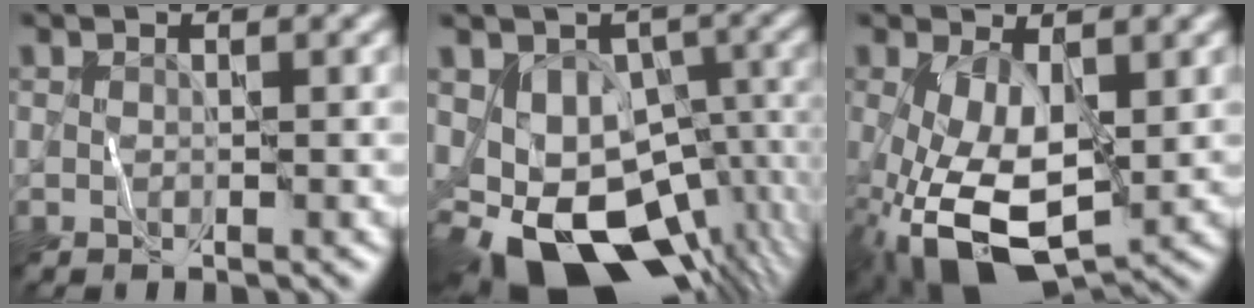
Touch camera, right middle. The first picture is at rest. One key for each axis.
{"total": 13.5, "fx": -5.0, "fy": 8.7, "fz": 9.1, "tx": -0.140, "ty": -0.029, "tz": -0.062}
{"total": 8.9, "fx": -1.3, "fy": 4.7, "fz": 7.4, "tx": -0.182, "ty": -0.031, "tz": -0.018}